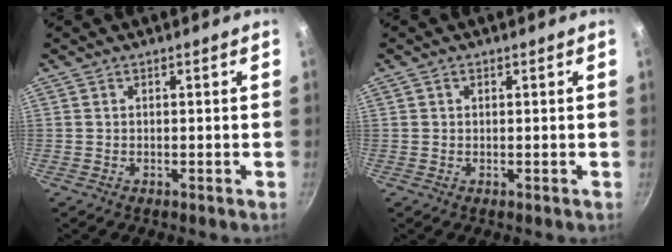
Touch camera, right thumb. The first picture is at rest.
{"total": 0.8, "force": [0.3, 0.6, 0.4], "torque": [-0.006, 0.003, 0.005]}